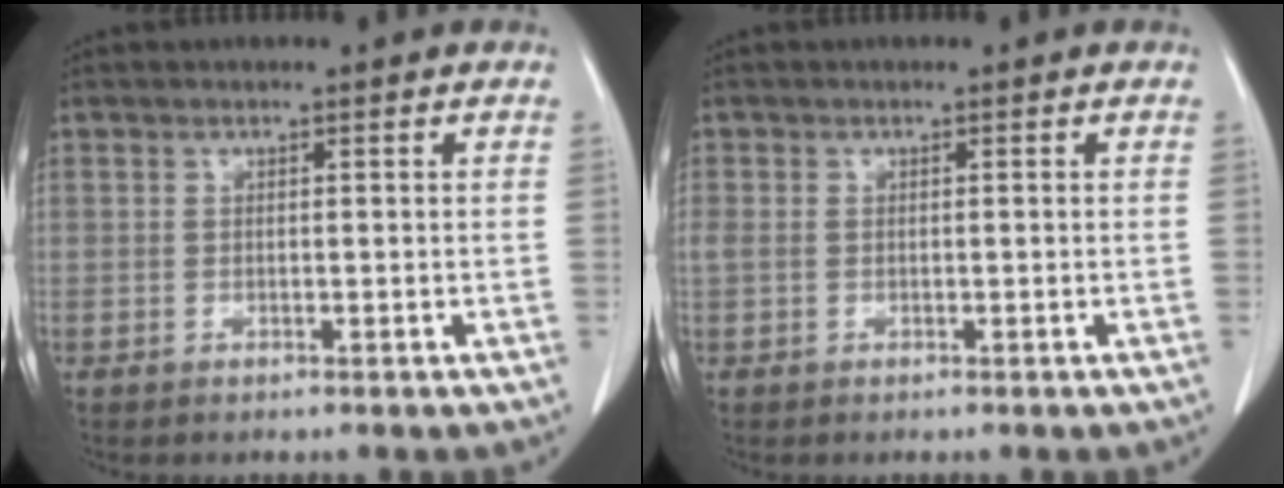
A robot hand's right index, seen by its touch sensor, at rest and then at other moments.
{"total": 0.9, "force": [0.0, 0.6, 0.7], "torque": [-0.029, 0.012, 0.003]}